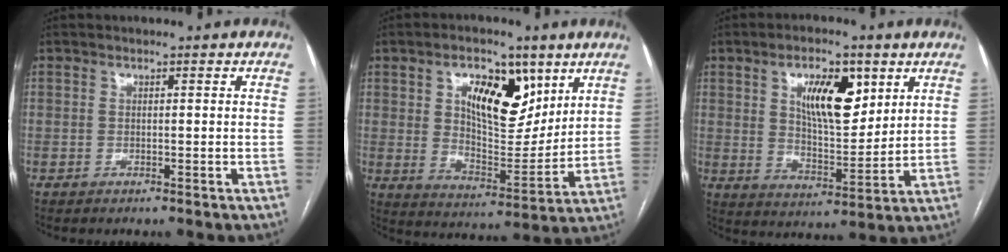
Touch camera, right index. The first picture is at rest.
{"total": 13.4, "force": [5.9, 6.4, 10.1], "torque": [-0.163, 0.008, 0.109]}
{"total": 11.1, "force": [4.7, 4.3, 9.0], "torque": [-0.150, 0.004, 0.087]}